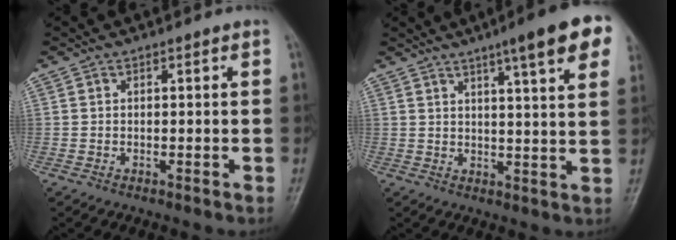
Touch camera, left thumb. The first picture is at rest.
{"total": 13.1, "force": [7.3, 1.8, 10.7], "torque": [-0.131, -0.019, 0.089]}